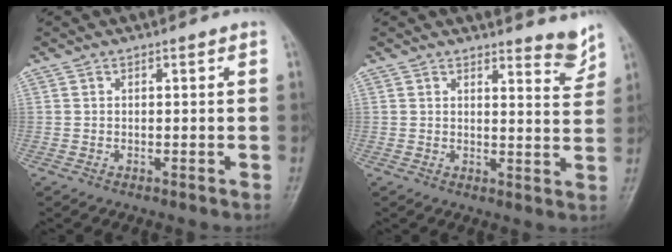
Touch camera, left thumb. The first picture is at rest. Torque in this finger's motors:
{"motor_torque": [0.03, 0.01, -0.20, -0.20, 0.03]}